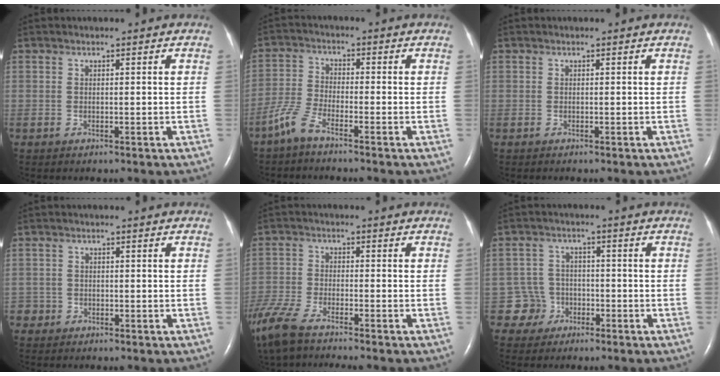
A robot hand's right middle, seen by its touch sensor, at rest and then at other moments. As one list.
[{"total": 4.4, "force": [-3.5, 0.6, 2.6], "torque": [-0.069, -0.007, -0.080]}, {"total": 0.0}, {"total": 1.6, "force": [-1.0, 1.2, -0.2], "torque": [0.002, 0.009, -0.023]}, {"total": 10.6, "force": [-8.5, 1.9, 5.9], "torque": [-0.132, -0.026, -0.162]}, {"total": 4.4, "force": [-2.2, 3.7, -0.7], "torque": [0.019, 0.016, -0.039]}]